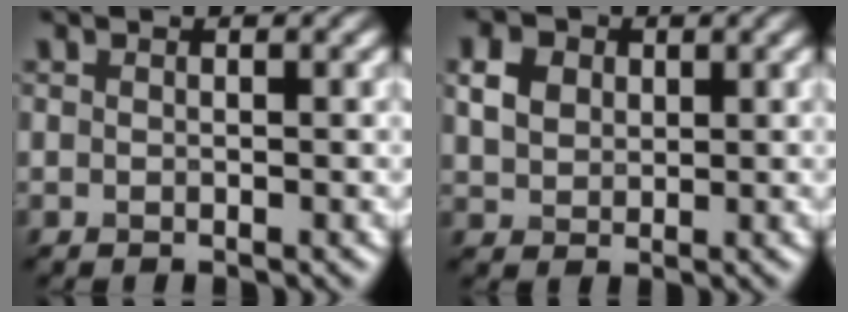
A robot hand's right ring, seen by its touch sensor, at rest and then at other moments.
{"total": 1.4, "force": [0.7, 1.2, 0.3], "torque": [-0.035, 0.005, 0.041]}